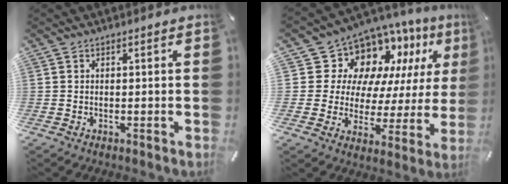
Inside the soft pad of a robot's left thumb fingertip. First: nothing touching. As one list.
[{"total": 12.8, "force": [8.5, 9.0, 3.3], "torque": [-0.069, -0.083, 0.154]}]